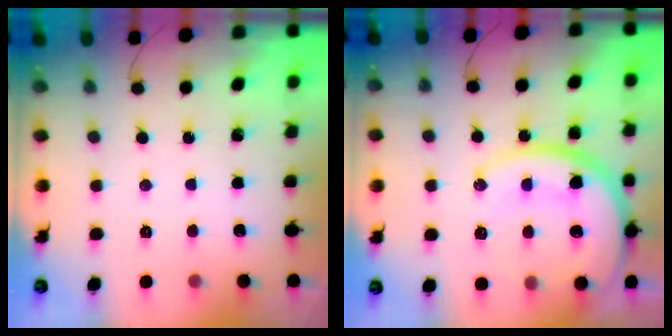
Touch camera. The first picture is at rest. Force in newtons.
{"total": 18.3, "press": 18.2, "slide": 1.9}